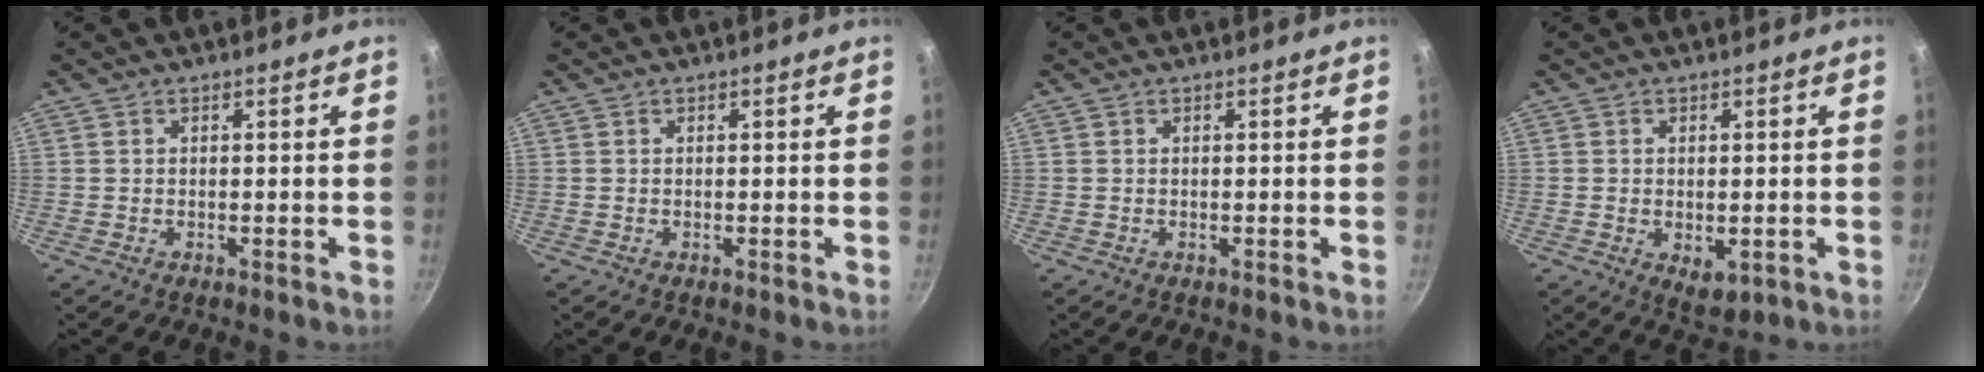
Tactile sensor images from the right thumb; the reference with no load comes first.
{"total": 0.0}
{"total": 0.0}
{"total": 4.6, "force": [-0.9, 2.9, 3.5], "torque": [-0.047, -0.012, -0.006]}